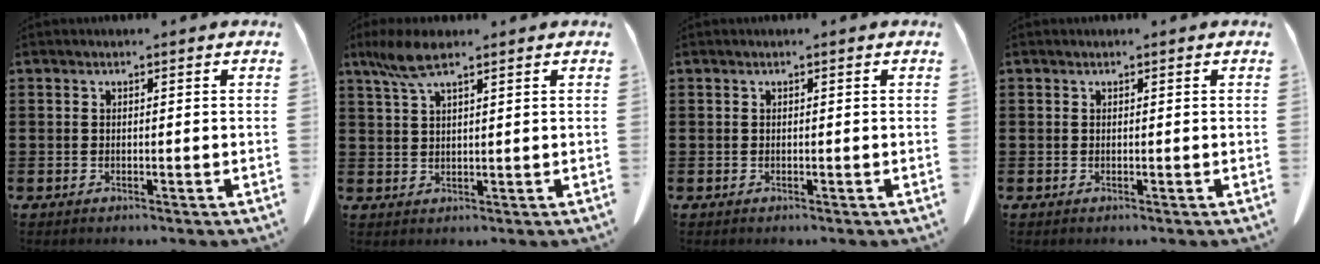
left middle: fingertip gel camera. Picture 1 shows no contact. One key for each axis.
{"total": 5.3, "fx": 3.3, "fy": 1.2, "fz": 3.9, "tx": -0.091, "ty": 0.000, "tz": 0.058}
{"total": 0.0}
{"total": 0.0}